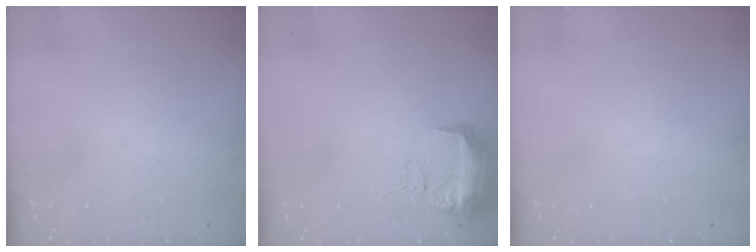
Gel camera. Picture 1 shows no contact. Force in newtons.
{"total": 9.7, "press": 9.7, "slide": 1.0}
{"total": 0.0}